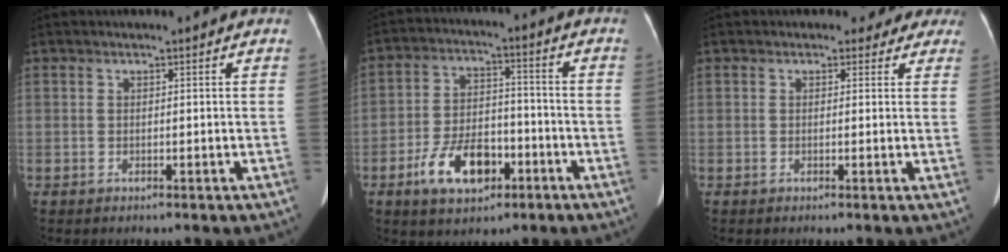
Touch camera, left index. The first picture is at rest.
{"total": 9.7, "force": [-4.9, 5.2, 6.6], "torque": [-0.131, 0.010, -0.080]}
{"total": 4.0, "force": [3.2, 2.4, 0.0], "torque": [0.021, 0.000, 0.015]}